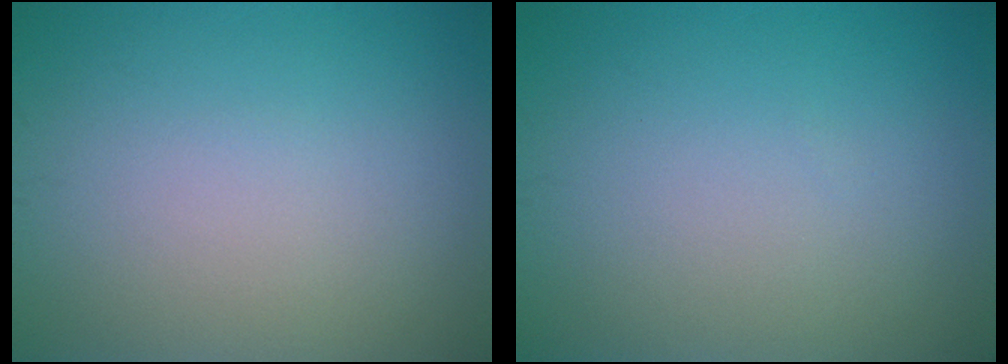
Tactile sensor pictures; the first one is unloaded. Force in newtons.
{"total": 0.0}